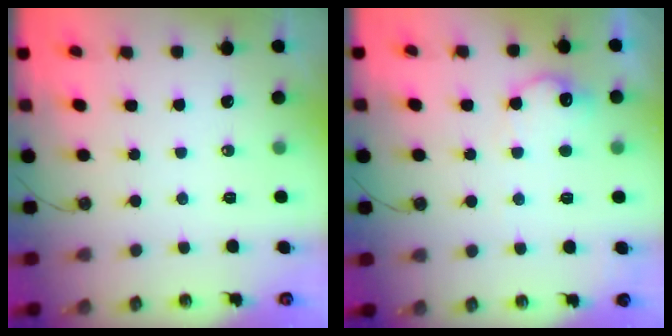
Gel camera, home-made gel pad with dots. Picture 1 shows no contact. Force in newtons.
{"total": 10.5, "press": 10.5, "slide": 0.3}